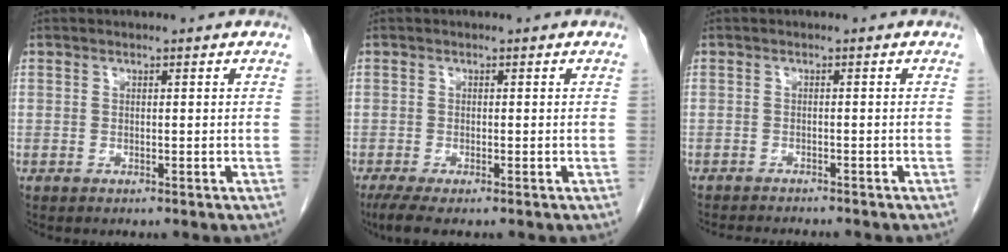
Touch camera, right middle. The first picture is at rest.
{"total": 3.3, "force": [-2.3, 0.5, 2.4], "torque": [-0.048, -0.012, -0.041]}
{"total": 5.9, "force": [-5.5, 0.8, 1.9], "torque": [-0.024, -0.009, -0.079]}